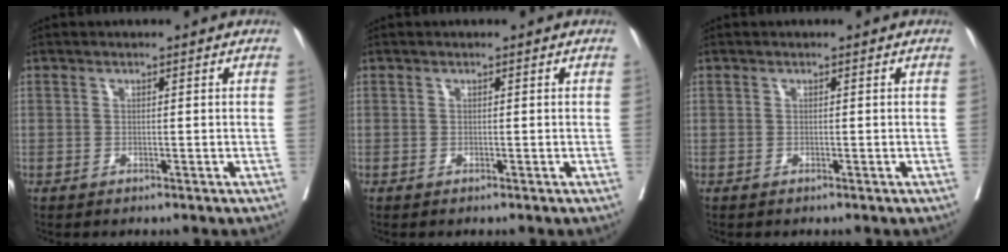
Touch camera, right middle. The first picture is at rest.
{"total": 0.0}
{"total": 0.0}